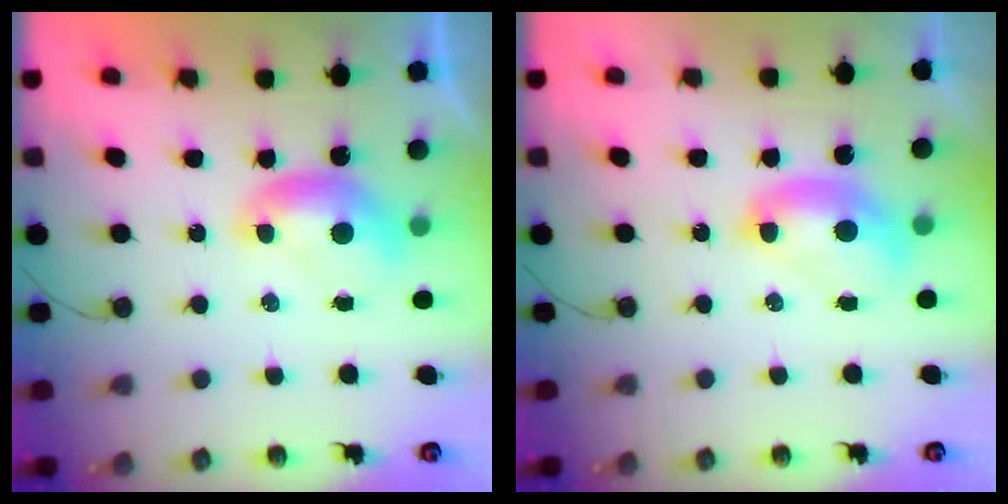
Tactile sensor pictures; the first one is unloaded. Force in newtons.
{"total": 2.5, "press": 2.5, "slide": 0.1}